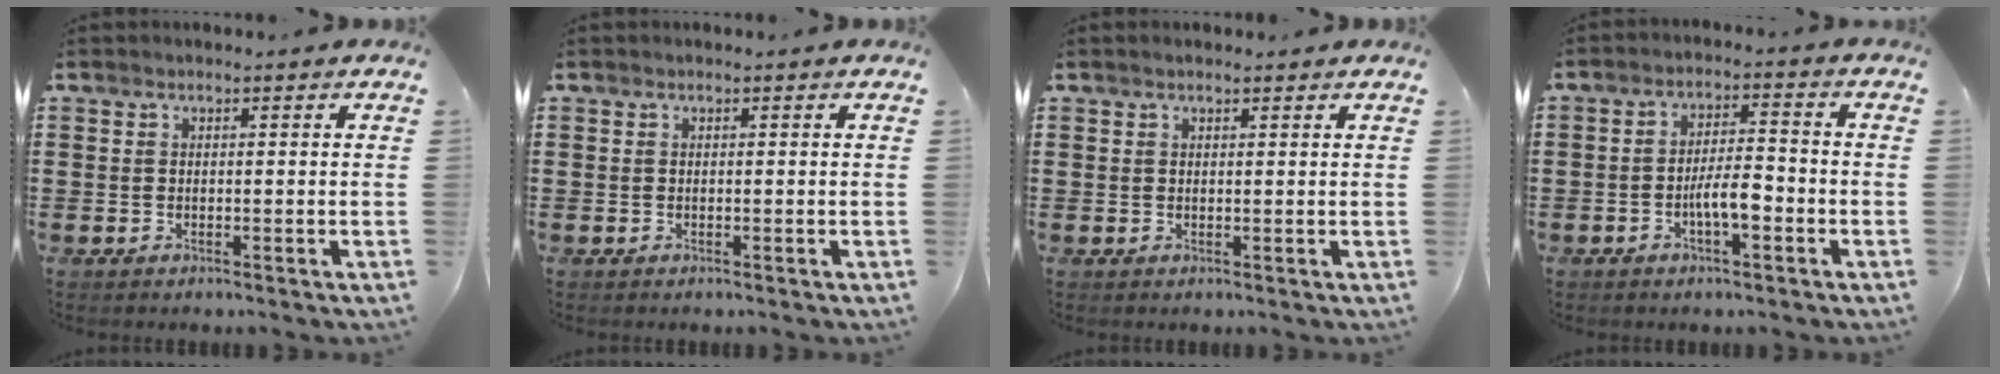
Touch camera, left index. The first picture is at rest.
{"total": 0.0}
{"total": 0.6, "force": [0.6, 0.1, 0.3], "torque": [-0.006, 0.002, 0.010]}
{"total": 5.3, "force": [-2.0, 1.6, 4.7], "torque": [-0.101, 0.004, -0.045]}